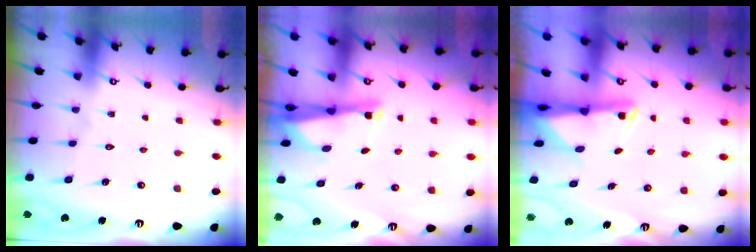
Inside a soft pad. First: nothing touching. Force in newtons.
{"total": 2.4, "press": 2.4, "slide": 0.5}
{"total": 2.8, "press": 2.8, "slide": 0.6}